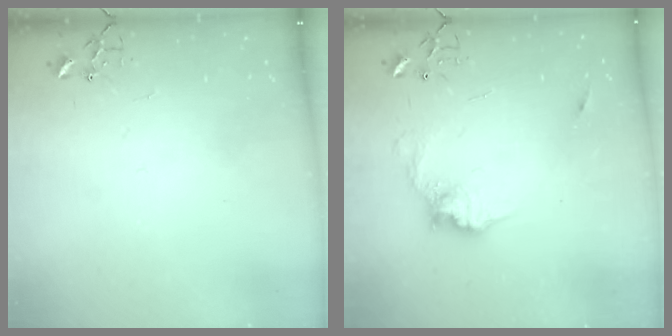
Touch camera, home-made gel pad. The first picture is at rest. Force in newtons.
{"total": 11.5, "press": 11.5, "slide": 0.8}